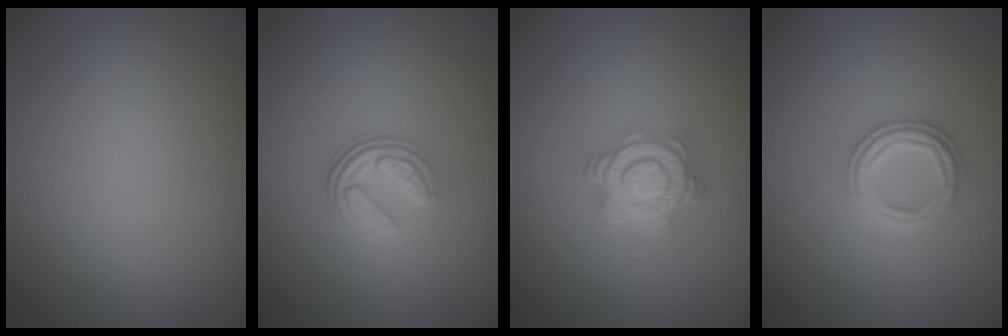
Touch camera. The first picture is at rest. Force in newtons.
{"total": 3.7, "press": 2.6, "slide": 2.6}
{"total": 4.9, "press": 3.8, "slide": 3.2}
{"total": 2.9, "press": 2.7, "slide": 1.0}